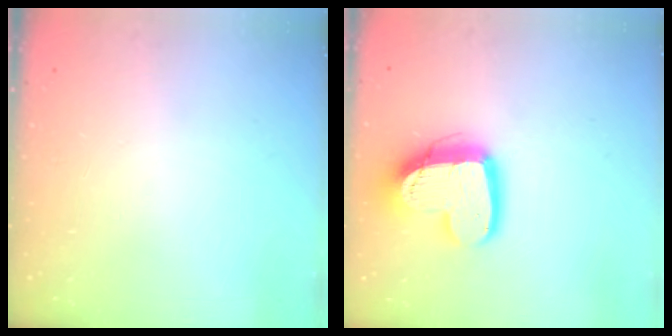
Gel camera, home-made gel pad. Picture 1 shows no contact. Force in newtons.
{"total": 15.5, "press": 15.4, "slide": 1.4}